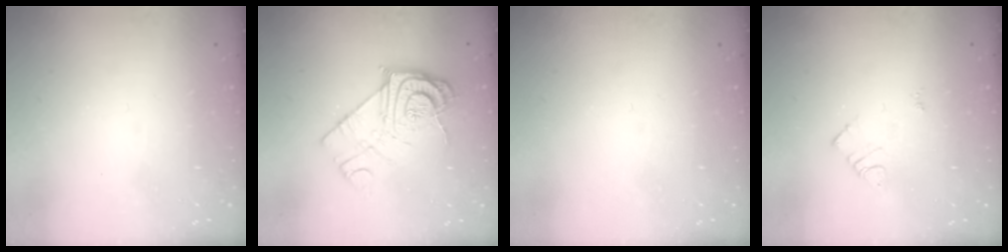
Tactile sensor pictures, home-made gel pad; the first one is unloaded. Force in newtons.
{"total": 12.6, "press": 12.5, "slide": 1.2}
{"total": 0.0}
{"total": 5.1, "press": 5.1, "slide": 0.6}